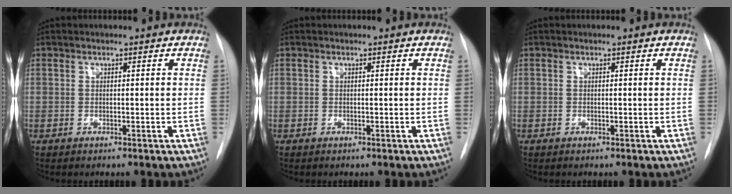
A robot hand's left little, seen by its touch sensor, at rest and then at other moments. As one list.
[{"total": 0.0}, {"total": 0.0}]